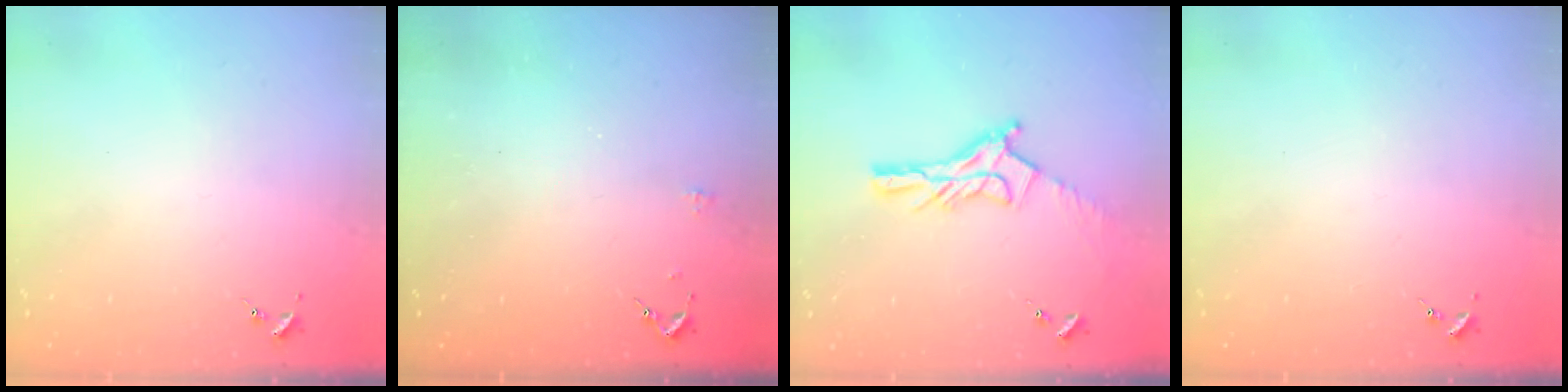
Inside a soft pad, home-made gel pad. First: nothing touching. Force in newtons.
{"total": 4.8, "press": 4.7, "slide": 0.6}
{"total": 12.7, "press": 12.7, "slide": 0.7}
{"total": 0.0}